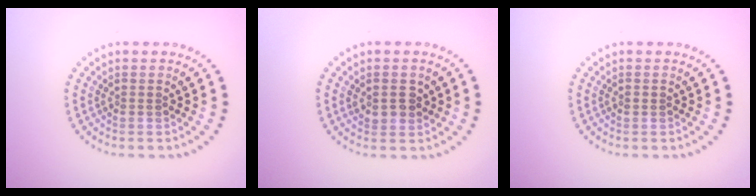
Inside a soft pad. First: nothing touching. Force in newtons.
{"total": 2.0, "press": 1.9, "slide": 0.5}
{"total": 0.5, "press": 0.5, "slide": 0.1}